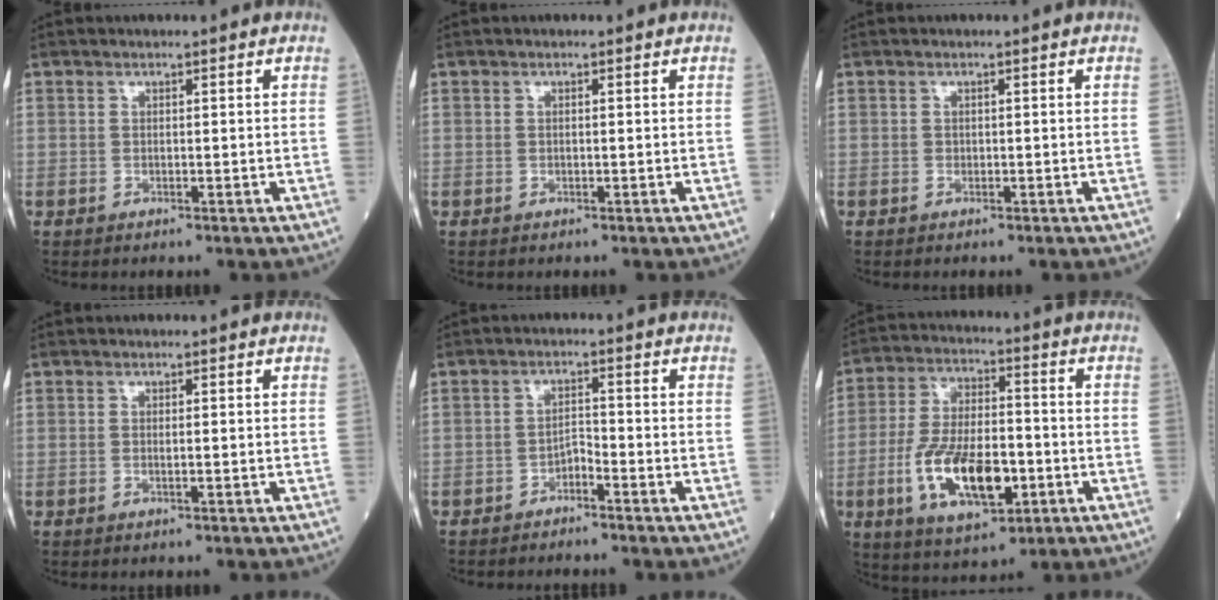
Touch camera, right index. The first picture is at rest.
{"total": 0.6, "force": [0.0, 0.4, 0.5], "torque": [-0.020, 0.005, 0.001]}
{"total": 0.7, "force": [-0.1, 0.6, 0.3], "torque": [-0.016, 0.008, -0.001]}
{"total": 1.0, "force": [-0.1, 0.4, 1.0], "torque": [-0.028, -0.001, 0.000]}
{"total": 2.9, "force": [-2.2, 1.2, 1.4], "torque": [-0.032, 0.004, -0.038]}
{"total": 15.1, "force": [-4.6, 6.1, 13.0], "torque": [-0.262, -0.003, -0.075]}